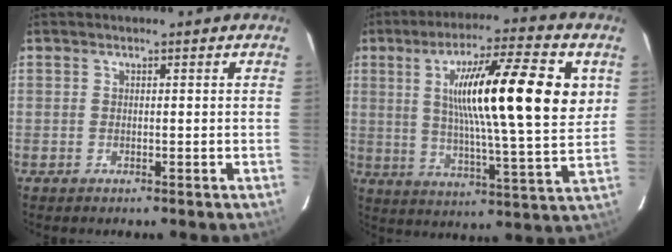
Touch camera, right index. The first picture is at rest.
{"total": 20.7, "force": [5.2, 2.1, 19.9], "torque": [-0.317, 0.015, 0.073]}